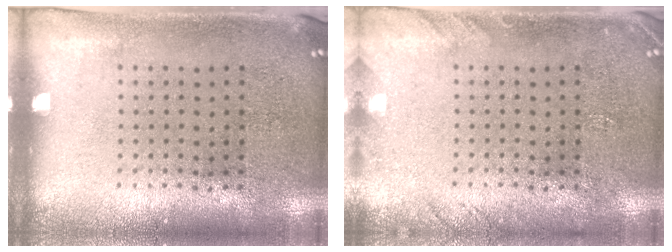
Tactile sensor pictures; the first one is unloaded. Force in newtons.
{"total": 1.4, "press": 1.4, "slide": 0.1}